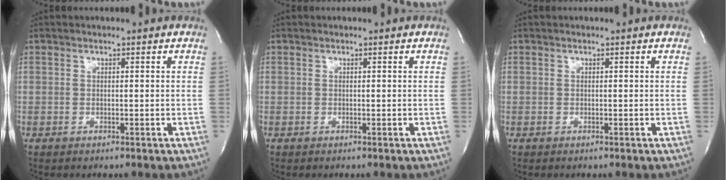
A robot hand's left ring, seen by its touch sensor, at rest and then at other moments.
{"total": 0.0}
{"total": 0.0}